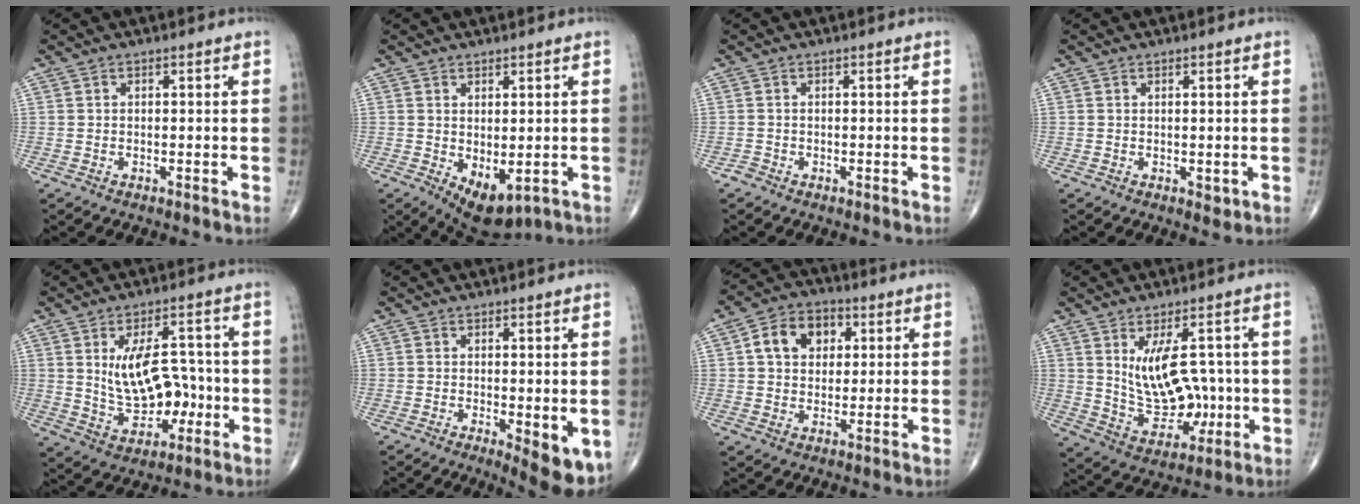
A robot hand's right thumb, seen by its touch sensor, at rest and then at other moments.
{"total": 7.4, "force": [-1.7, 3.8, 6.1], "torque": [-0.086, -0.007, -0.006]}
{"total": 0.8, "force": [-0.6, 0.6, 0.0], "torque": [0.001, 0.001, -0.017]}
{"total": 1.3, "force": [-0.1, 0.8, 1.0], "torque": [-0.012, -0.005, 0.001]}
{"total": 12.1, "force": [-0.3, 7.6, 9.4], "torque": [-0.119, 0.014, 0.010]}
{"total": 7.3, "force": [-1.8, 2.5, 6.6], "torque": [-0.085, -0.020, -0.020]}
{"total": 9.7, "force": [2.5, 7.3, 5.9], "torque": [-0.071, 0.006, 0.036]}
{"total": 12.4, "force": [1.4, 7.3, 10.0], "torque": [-0.123, -0.011, 0.045]}